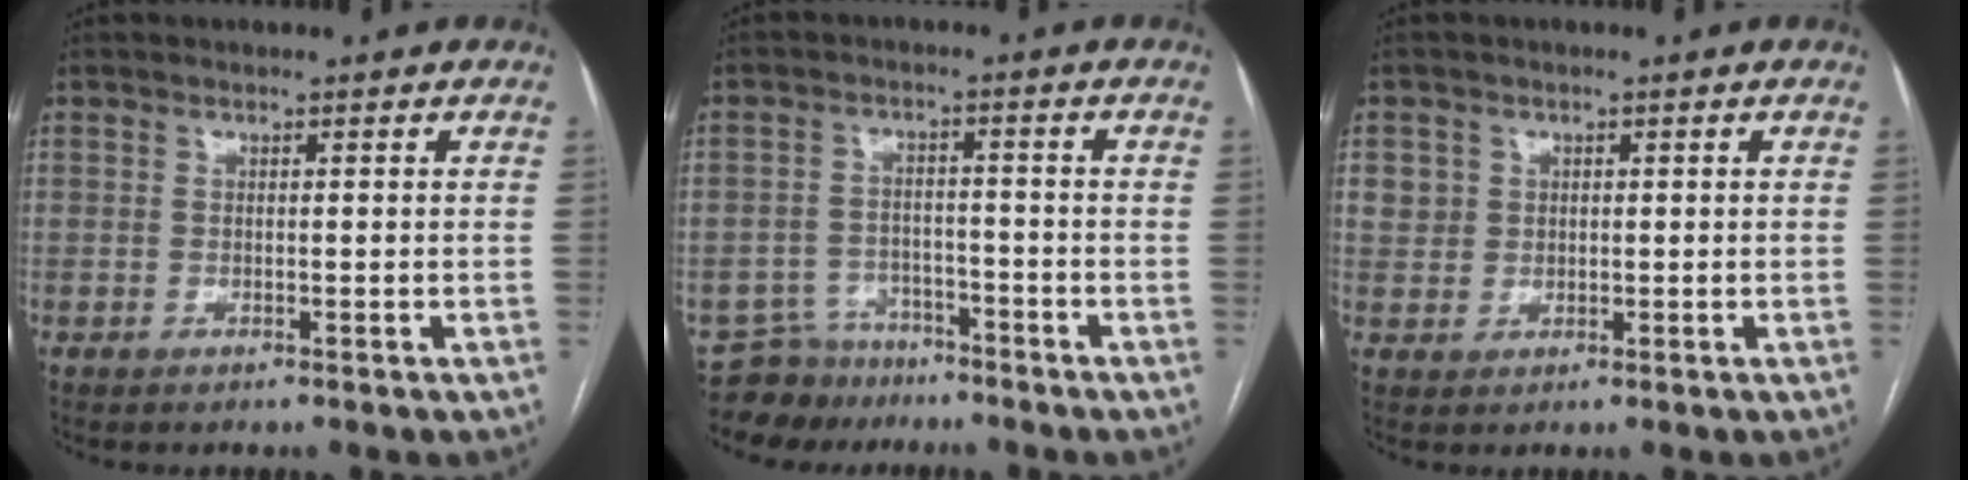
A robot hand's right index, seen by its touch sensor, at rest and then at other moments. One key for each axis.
{"total": 6.2, "fx": -5.3, "fy": 3.2, "fz": -0.7, "tx": 0.015, "ty": 0.010, "tz": -0.091}
{"total": 3.1, "fx": 1.0, "fy": 2.9, "fz": 0.3, "tx": 0.004, "ty": 0.005, "tz": 0.020}